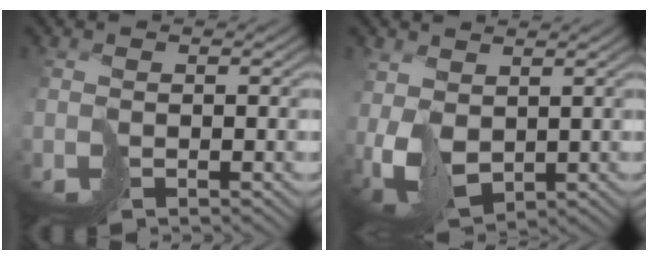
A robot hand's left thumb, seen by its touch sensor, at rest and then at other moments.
{"total": 6.9, "force": [1.3, 4.5, 5.0], "torque": [-0.142, -0.008, 0.025]}